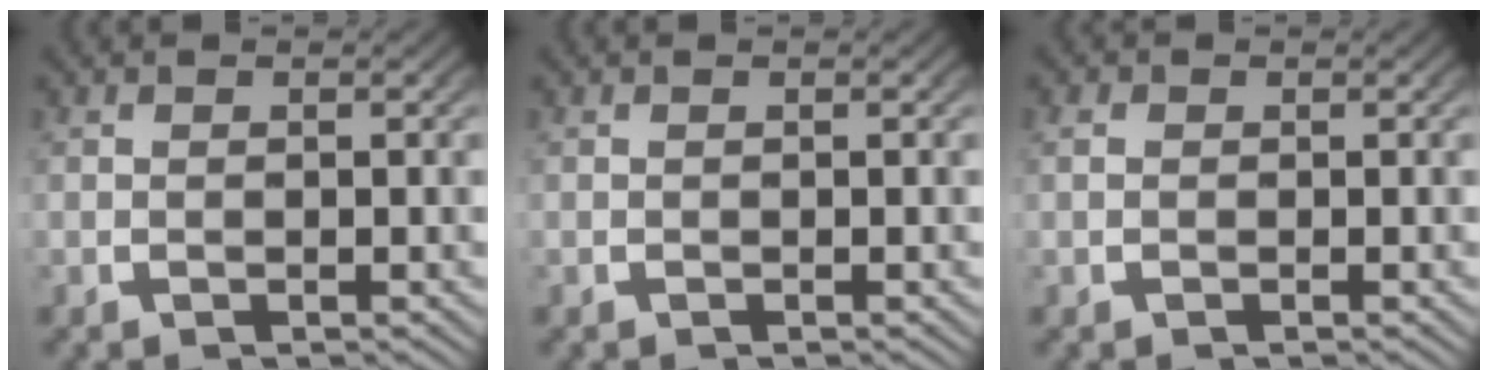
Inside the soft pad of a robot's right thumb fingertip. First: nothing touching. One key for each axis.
{"total": 0.0}
{"total": 0.9, "fx": 0.1, "fy": 0.8, "fz": 0.4, "tx": -0.003, "ty": -0.005, "tz": 0.002}